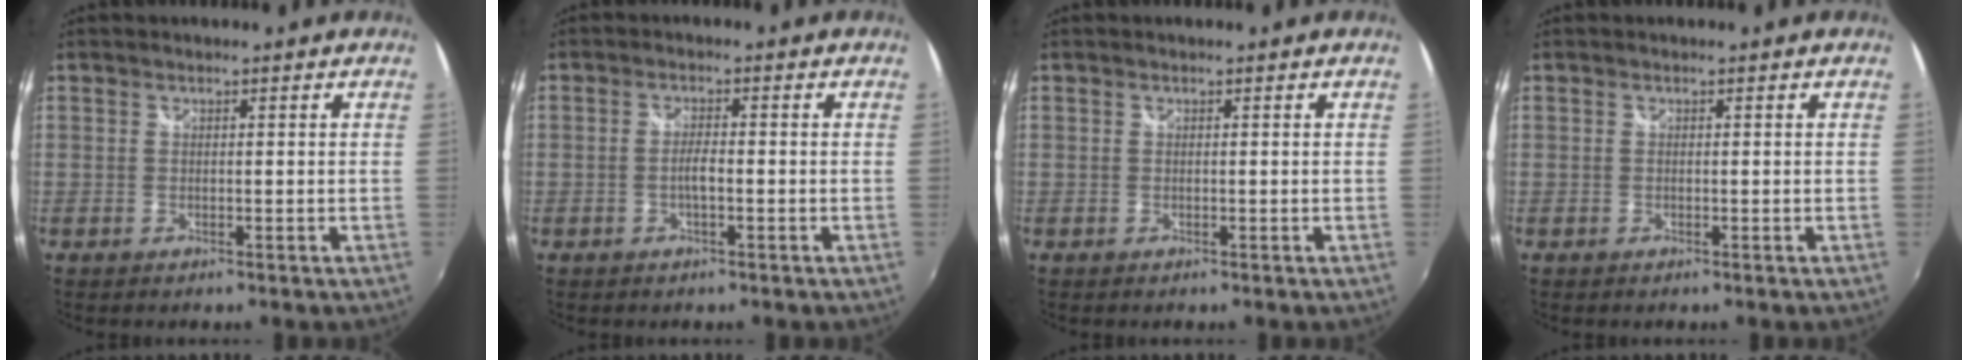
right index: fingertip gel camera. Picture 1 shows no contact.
{"total": 2.2, "force": [-0.8, 0.3, 2.1], "torque": [-0.043, 0.003, -0.016]}
{"total": 0.0}
{"total": 0.0}